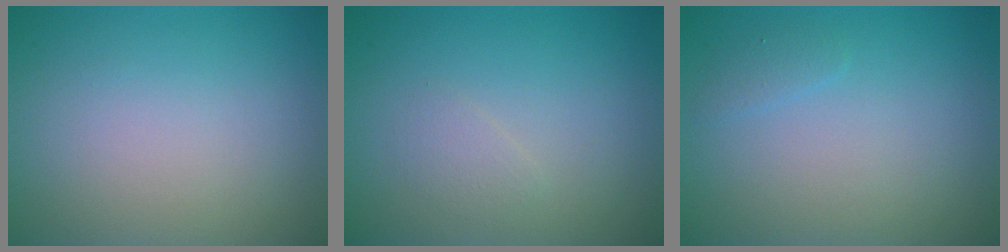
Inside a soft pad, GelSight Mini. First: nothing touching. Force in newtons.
{"total": 0.9, "press": 0.9, "slide": 0.0}
{"total": 0.8, "press": 0.8, "slide": 0.1}